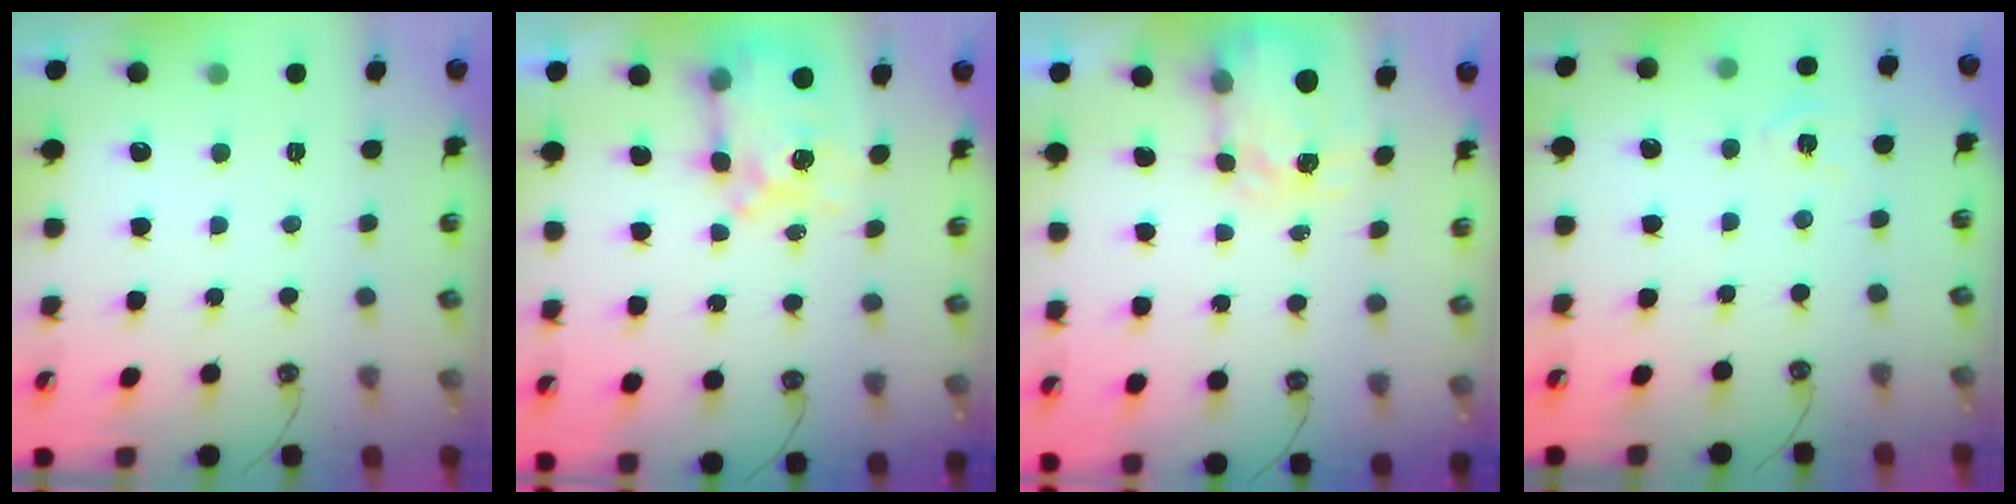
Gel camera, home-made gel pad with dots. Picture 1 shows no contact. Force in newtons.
{"total": 8.0, "press": 8.0, "slide": 0.7}
{"total": 3.8, "press": 3.8, "slide": 0.5}
{"total": 4.2, "press": 4.2, "slide": 0.4}